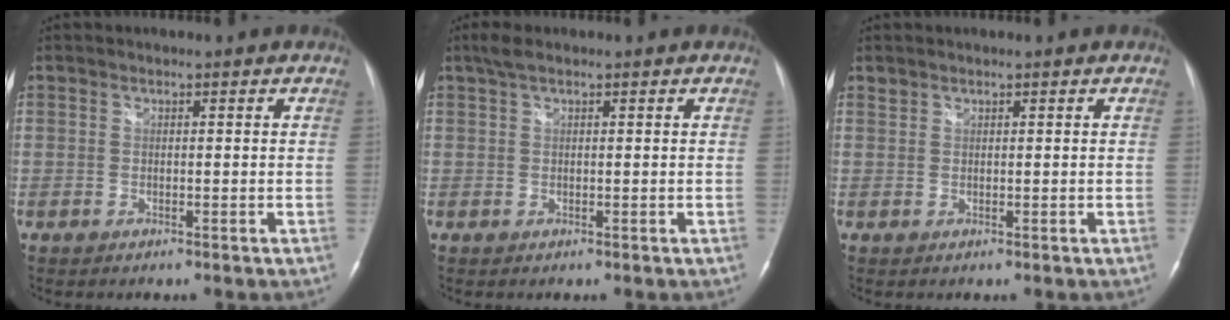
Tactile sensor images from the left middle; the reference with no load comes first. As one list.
[{"total": 2.1, "force": [1.5, 0.4, 1.5], "torque": [-0.036, 0.018, 0.030]}, {"total": 0.6, "force": [0.6, 0.2, -0.1], "torque": [-0.001, 0.005, 0.011]}]